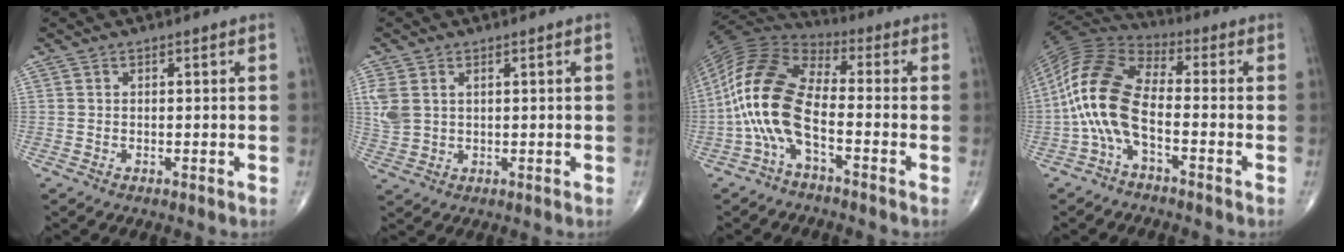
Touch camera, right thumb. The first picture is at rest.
{"total": 5.5, "force": [1.5, 3.8, 3.7], "torque": [-0.093, 0.001, 0.040]}
{"total": 14.6, "force": [-4.0, 6.1, 12.7], "torque": [-0.272, 0.045, -0.090]}
{"total": 13.9, "force": [-3.3, 6.1, 12.0], "torque": [-0.257, 0.042, -0.076]}